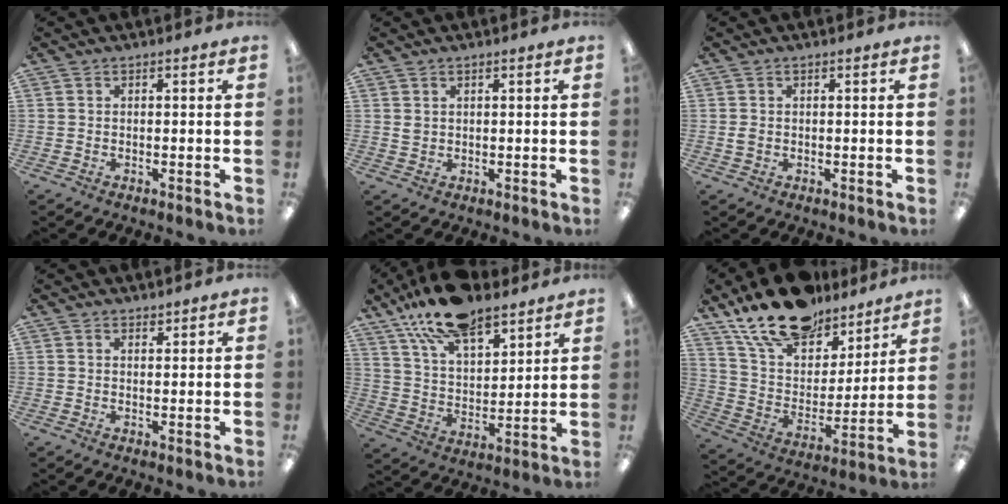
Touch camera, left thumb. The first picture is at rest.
{"total": 1.4, "force": [0.8, 1.0, 0.6], "torque": [-0.015, 0.003, 0.014]}
{"total": 1.3, "force": [0.0, 1.0, 0.8], "torque": [-0.016, 0.004, -0.001]}
{"total": 1.3, "force": [1.2, 0.3, 0.1], "torque": [0.005, -0.005, 0.022]}
{"total": 16.1, "force": [12.5, 6.5, 7.9], "torque": [-0.157, -0.059, 0.226]}
{"total": 18.8, "force": [14.9, 8.8, 7.4], "torque": [-0.147, -0.092, 0.270]}